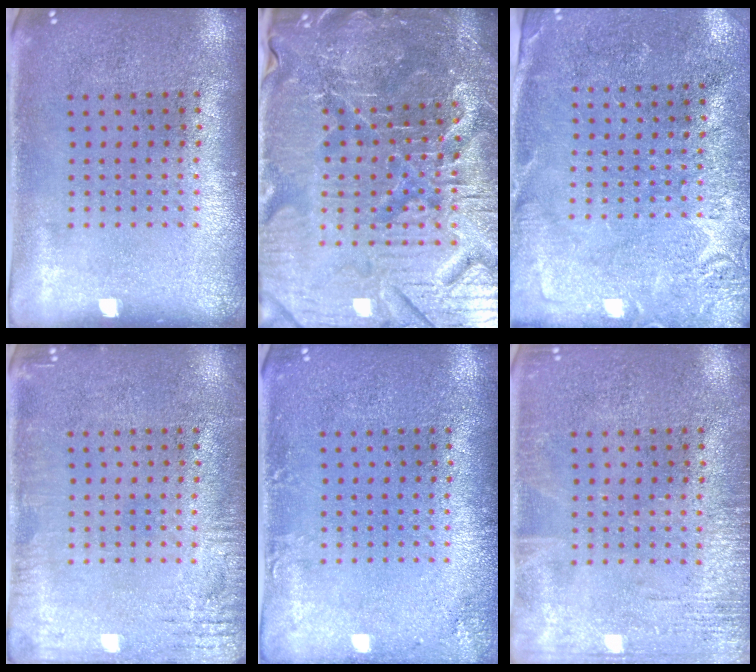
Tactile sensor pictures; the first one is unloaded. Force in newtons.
{"total": 5.8, "press": 5.4, "slide": 2.0}
{"total": 2.7, "press": 2.6, "slide": 0.6}
{"total": 2.7, "press": 2.7, "slide": 0.2}
{"total": 1.5, "press": 1.5, "slide": 0.1}
{"total": 2.4, "press": 2.4, "slide": 0.3}